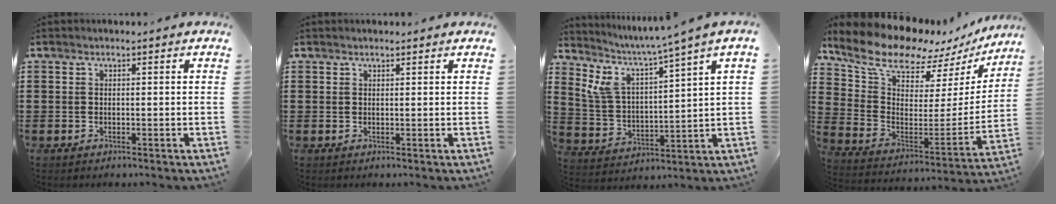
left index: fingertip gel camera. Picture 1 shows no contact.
{"total": 0.6, "force": [0.6, 0.2, 0.2], "torque": [-0.004, 0.001, 0.011]}
{"total": 5.6, "force": [4.4, 0.5, 3.5], "torque": [-0.100, -0.035, 0.065]}
{"total": 11.1, "force": [9.8, 3.3, 4.2], "torque": [-0.118, -0.075, 0.169]}